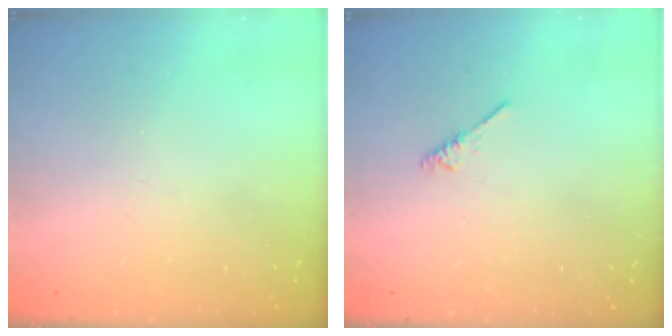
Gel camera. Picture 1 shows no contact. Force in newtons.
{"total": 1.9, "press": 1.8, "slide": 0.5}